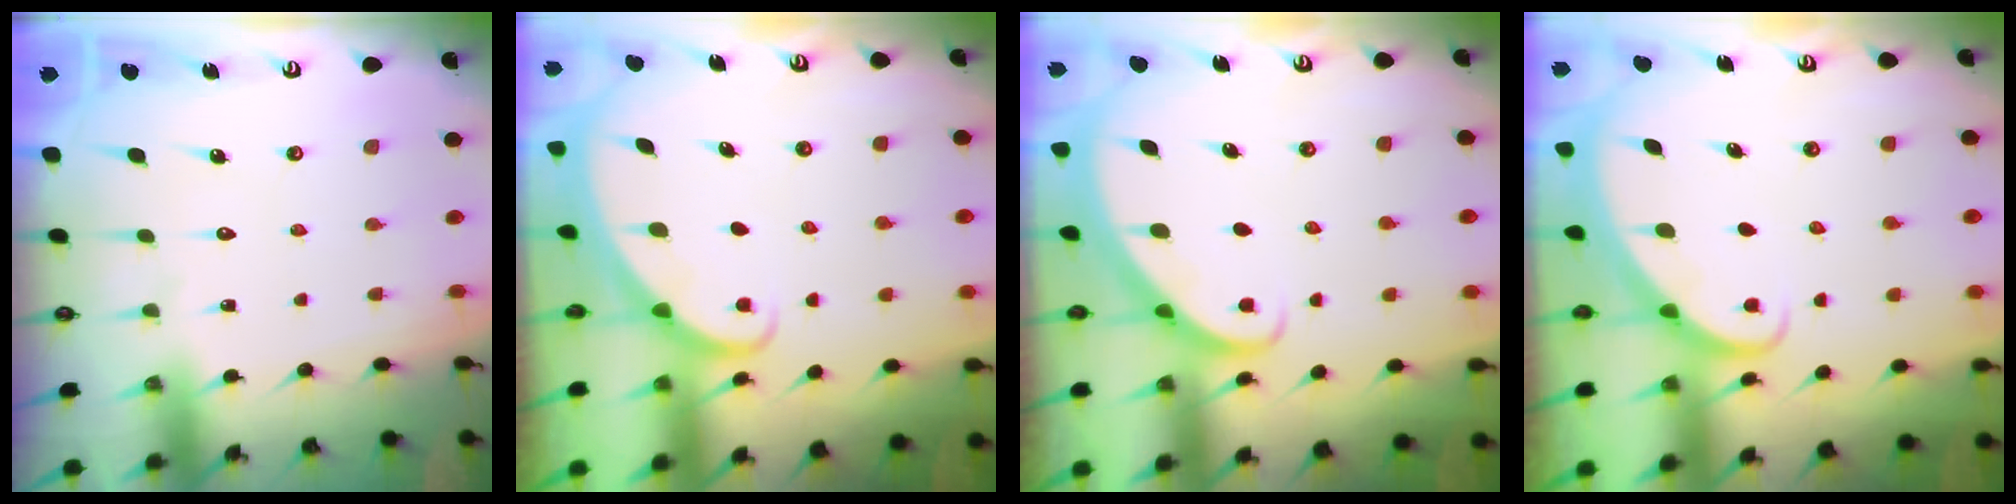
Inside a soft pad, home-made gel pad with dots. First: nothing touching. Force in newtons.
{"total": 1.6, "press": 1.6, "slide": 0.1}
{"total": 2.9, "press": 2.9, "slide": 0.2}
{"total": 2.3, "press": 2.3, "slide": 0.1}